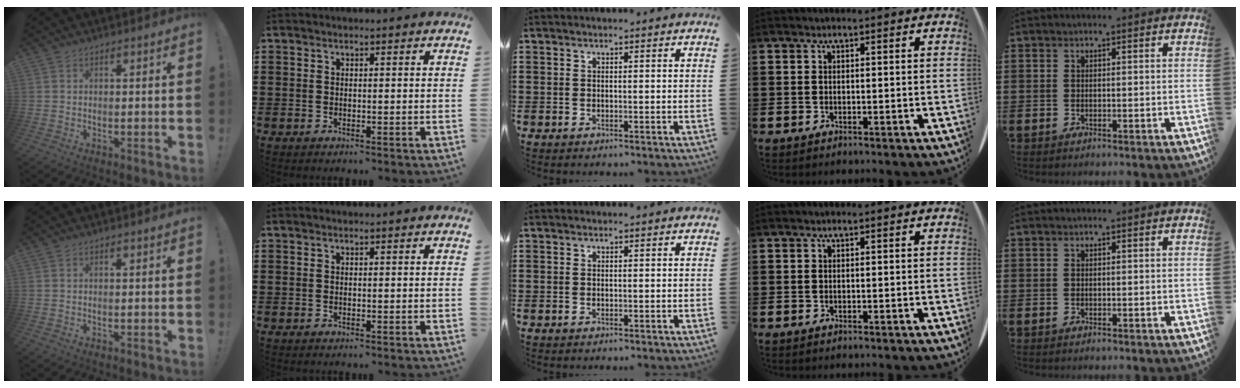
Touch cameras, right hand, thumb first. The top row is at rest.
{}